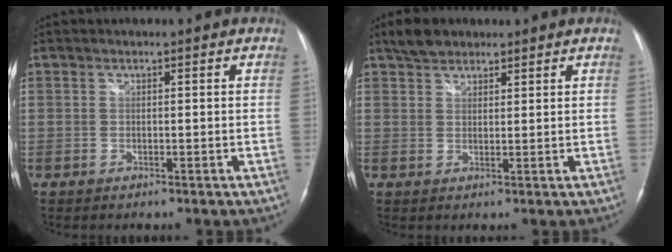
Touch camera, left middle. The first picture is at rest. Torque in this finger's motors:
{"motor_torque": [0.18, -0.11, -0.01, 0.01]}